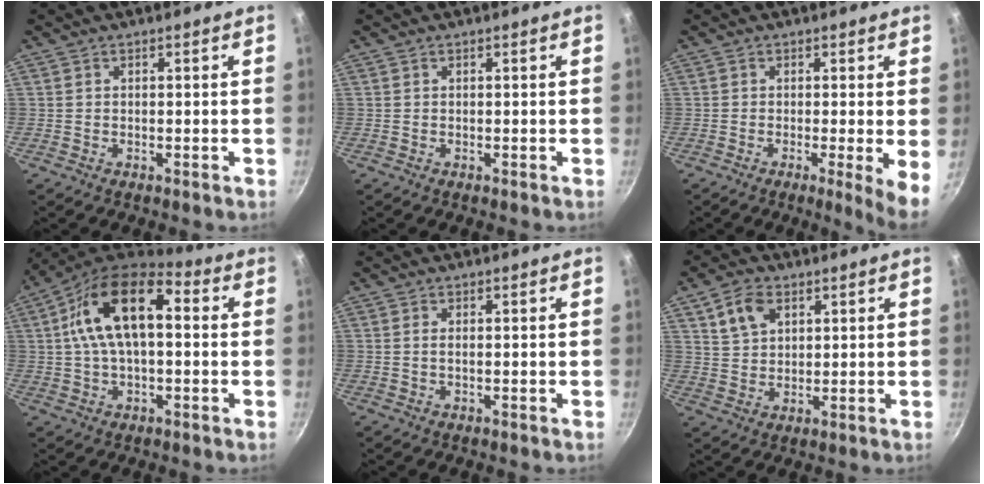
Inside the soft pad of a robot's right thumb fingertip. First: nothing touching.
{"total": 0.0}
{"total": 5.9, "force": [-0.8, 0.5, 5.9], "torque": [-0.075, -0.012, -0.012]}
{"total": 16.2, "force": [2.5, 8.5, 13.6], "torque": [-0.225, 0.030, 0.023]}
{"total": 0.8, "force": [0.1, 0.1, 0.8], "torque": [-0.018, -0.001, 0.000]}
{"total": 6.9, "force": [3.3, 4.5, 4.0], "torque": [-0.060, -0.004, 0.064]}